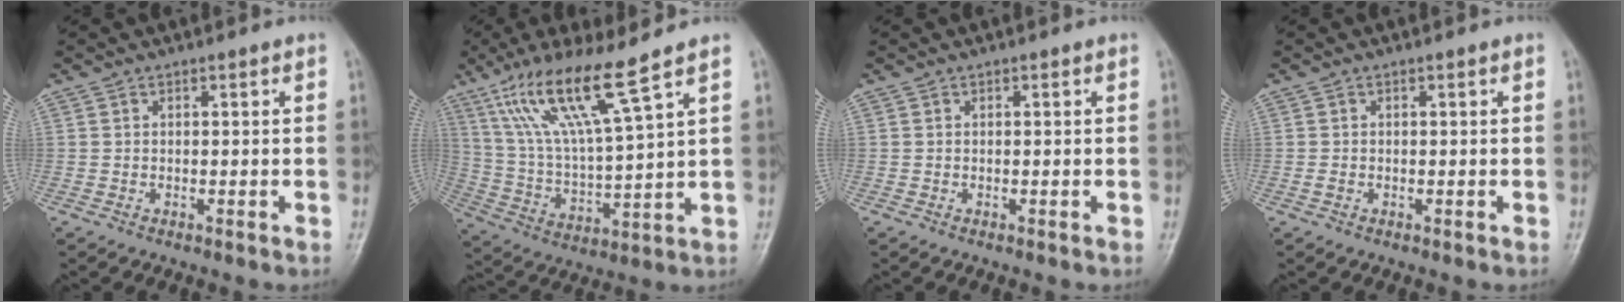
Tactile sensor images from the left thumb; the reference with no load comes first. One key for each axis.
{"total": 15.2, "fx": 9.5, "fy": 1.1, "fz": 11.7, "tx": -0.229, "ty": -0.043, "tz": 0.193}
{"total": 0.0}
{"total": 0.7, "fx": -0.2, "fy": 0.5, "fz": 0.4, "tx": -0.009, "ty": -0.001, "tz": -0.004}